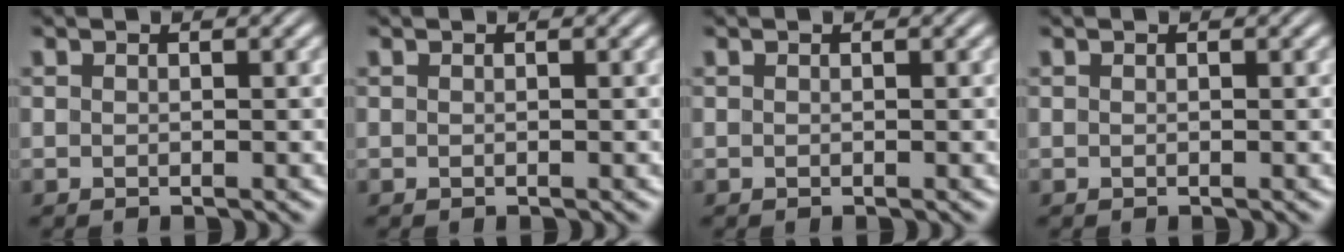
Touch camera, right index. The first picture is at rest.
{"total": 0.0}
{"total": 0.0}
{"total": 0.0}